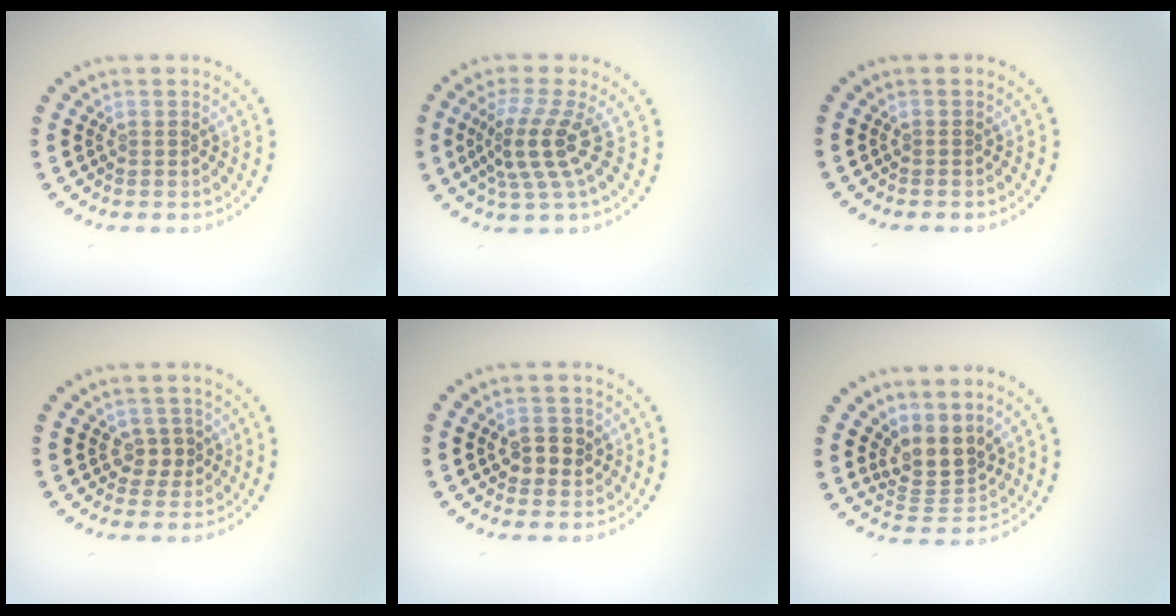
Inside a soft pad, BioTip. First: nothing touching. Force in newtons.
{"total": 3.9, "press": 2.9, "slide": 2.6}
{"total": 0.0}
{"total": 1.7, "press": 1.5, "slide": 0.8}
{"total": 2.4, "press": 2.3, "slide": 0.4}
{"total": 3.6, "press": 2.7, "slide": 2.4}